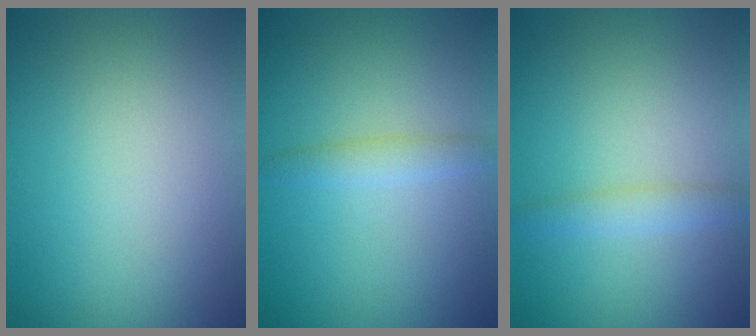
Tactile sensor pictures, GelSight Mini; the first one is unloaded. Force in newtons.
{"total": 1.5, "press": 1.5, "slide": 0.1}
{"total": 1.5, "press": 1.5, "slide": 0.0}